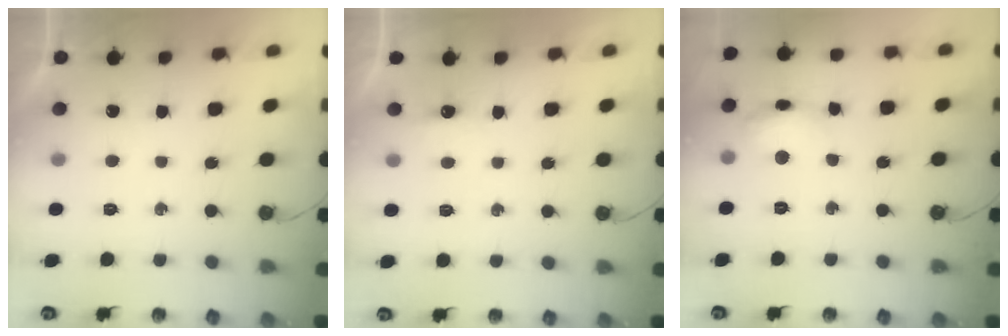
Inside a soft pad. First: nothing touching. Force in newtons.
{"total": 2.7, "press": 2.6, "slide": 0.4}
{"total": 11.9, "press": 11.9, "slide": 1.0}